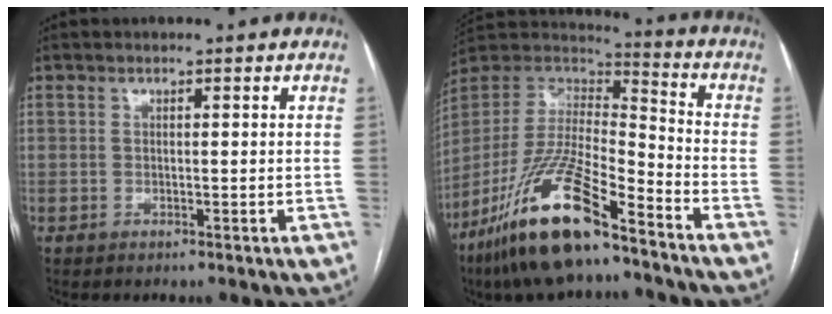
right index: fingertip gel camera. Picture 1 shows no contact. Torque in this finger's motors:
{"motor_torque": [-0.17, -0.38, -0.36, -0.21]}